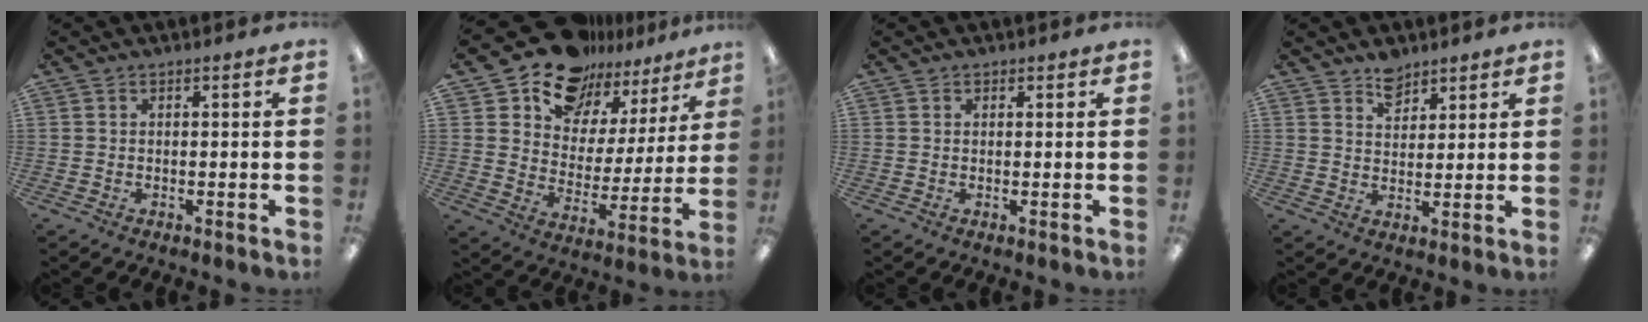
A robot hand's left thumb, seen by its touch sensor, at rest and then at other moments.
{"total": 14.7, "force": [12.9, 6.7, 1.8], "torque": [-0.060, -0.114, 0.237]}
{"total": 0.7, "force": [0.5, 0.5, 0.0], "torque": [0.000, 0.003, 0.009]}
{"total": 5.5, "force": [4.4, 3.0, 1.1], "torque": [-0.004, -0.025, 0.078]}